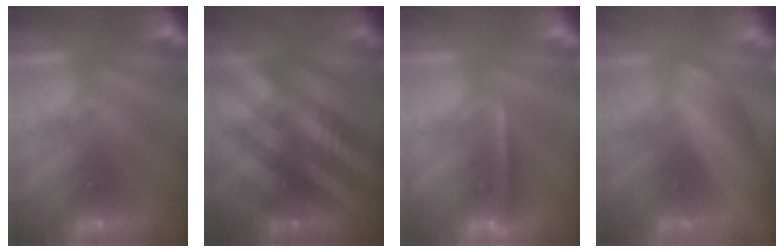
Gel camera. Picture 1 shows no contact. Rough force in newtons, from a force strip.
{"total": 2.6}
{"total": 1.3}
{"total": 3.9}